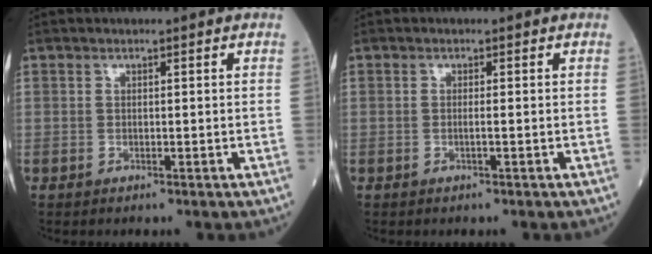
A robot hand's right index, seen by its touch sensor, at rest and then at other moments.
{"total": 0.7, "force": [-0.3, -0.2, 0.7], "torque": [-0.012, 0.000, -0.005]}